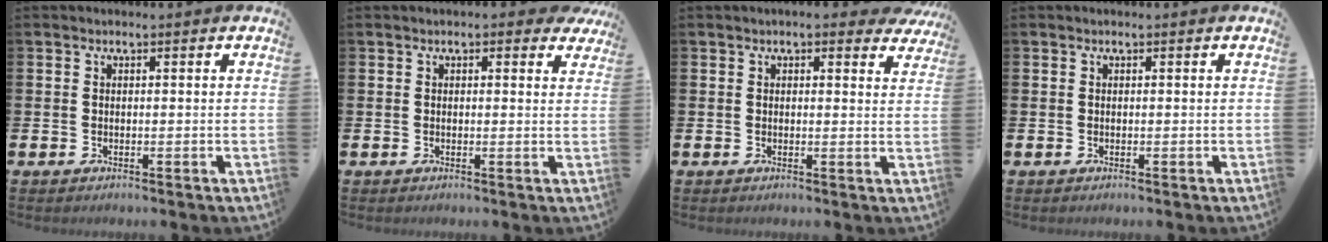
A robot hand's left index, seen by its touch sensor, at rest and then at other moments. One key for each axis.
{"total": 1.2, "fx": 0.9, "fy": 0.5, "fz": 0.5, "tx": -0.002, "ty": 0.005, "tz": 0.014}
{"total": 2.2, "fx": 2.1, "fy": 0.6, "fz": 0.5, "tx": -0.005, "ty": -0.005, "tz": 0.035}
{"total": 0.0}